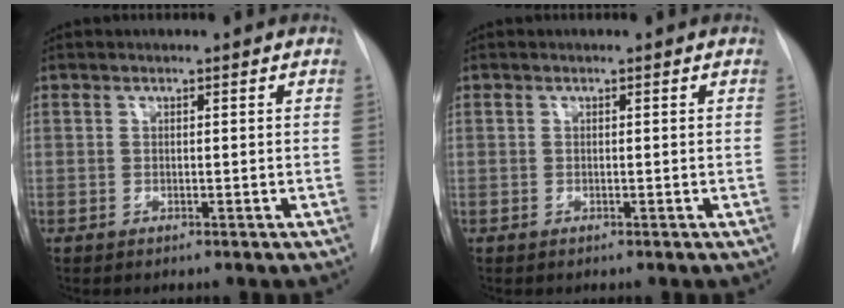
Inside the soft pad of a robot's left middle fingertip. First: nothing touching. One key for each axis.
{"total": 0.0}